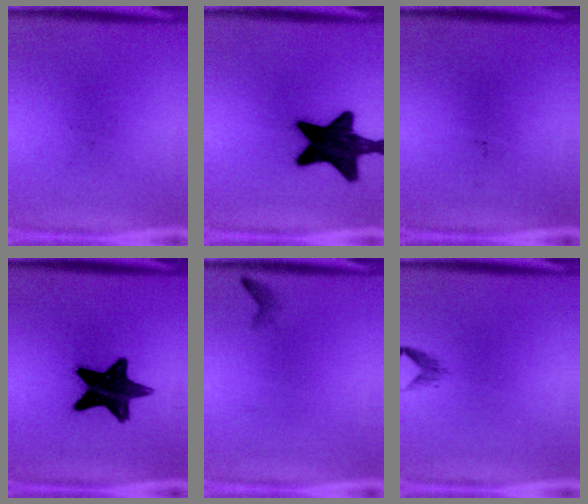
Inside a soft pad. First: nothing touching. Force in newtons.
{"total": 16.1}
{"total": 0.0}
{"total": 14.8}
{"total": 0.7}
{"total": 1.1}